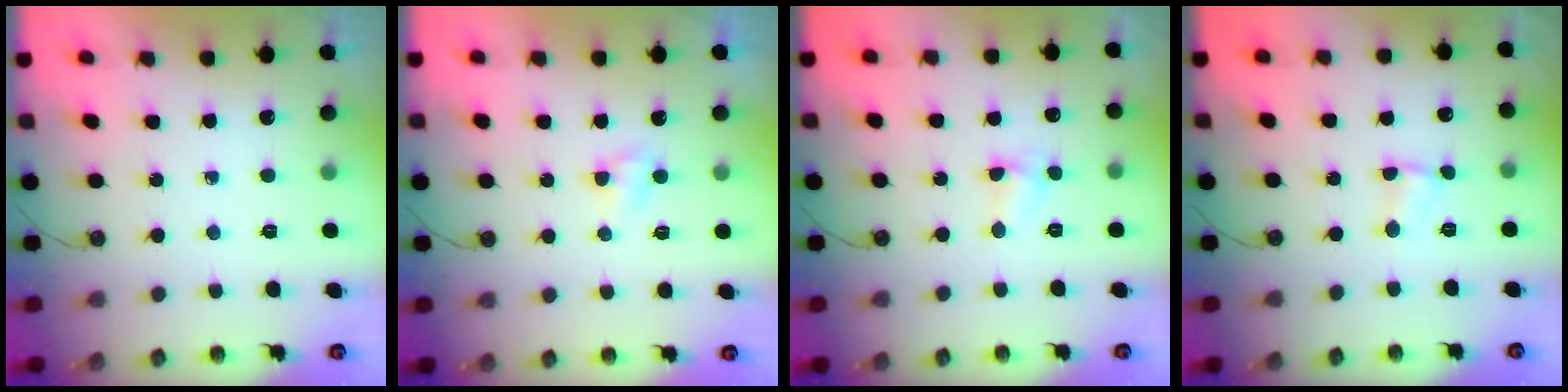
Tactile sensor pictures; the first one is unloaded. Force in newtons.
{"total": 2.6, "press": 2.6, "slide": 0.3}
{"total": 4.5, "press": 4.5, "slide": 0.6}
{"total": 1.8, "press": 1.8, "slide": 0.2}